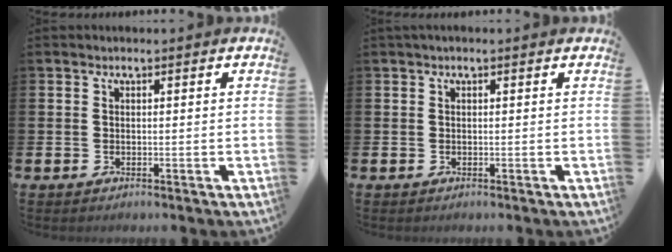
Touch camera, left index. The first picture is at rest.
{"total": 0.0}